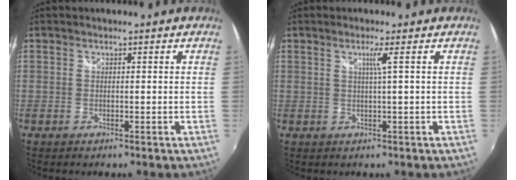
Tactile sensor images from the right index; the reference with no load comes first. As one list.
[{"total": 2.1, "force": [0.6, -1.3, 1.6], "torque": [-0.021, -0.005, 0.011]}]